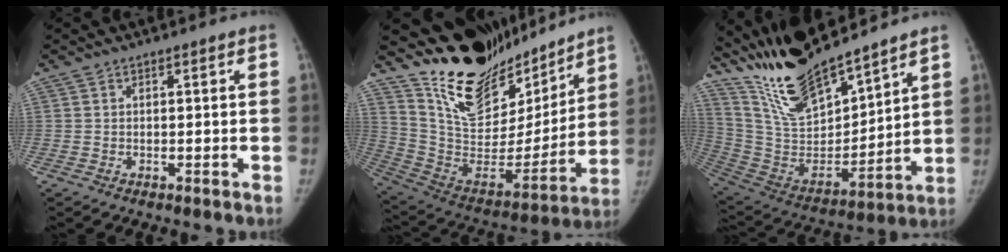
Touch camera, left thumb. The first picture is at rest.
{"total": 24.5, "force": [20.6, 9.6, 9.3], "torque": [-0.119, -0.120, 0.345]}
{"total": 20.1, "force": [17.2, 4.6, 9.3], "torque": [-0.135, -0.101, 0.332]}